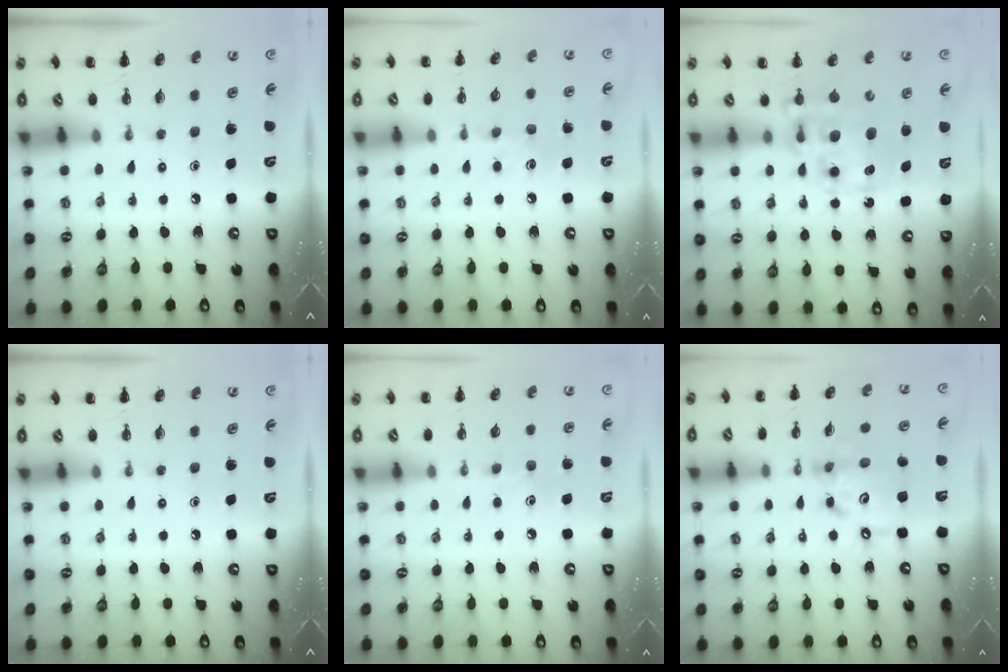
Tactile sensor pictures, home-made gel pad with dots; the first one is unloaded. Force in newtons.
{"total": 5.5, "press": 5.2, "slide": 1.8}
{"total": 11.9, "press": 11.6, "slide": 2.7}
{"total": 0.0}
{"total": 5.1, "press": 4.9, "slide": 1.5}
{"total": 11.3, "press": 10.9, "slide": 2.7}